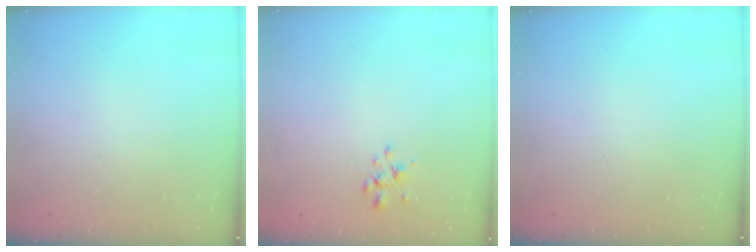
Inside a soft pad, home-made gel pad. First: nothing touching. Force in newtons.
{"total": 2.6, "press": 2.5, "slide": 0.7}
{"total": 0.0}